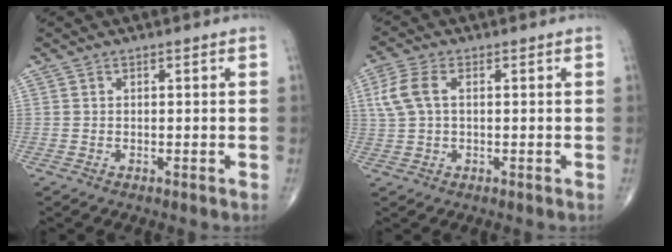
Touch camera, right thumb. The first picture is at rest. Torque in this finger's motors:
{"motor_torque": [-0.52, 0.62, 0.63, 0.17, 0.13]}